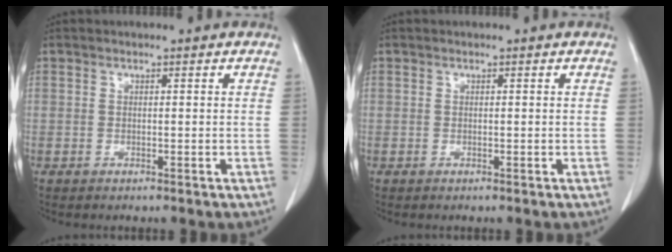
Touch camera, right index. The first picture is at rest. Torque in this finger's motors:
{"motor_torque": [-0.01, 0.00, 0.01, 0.00]}